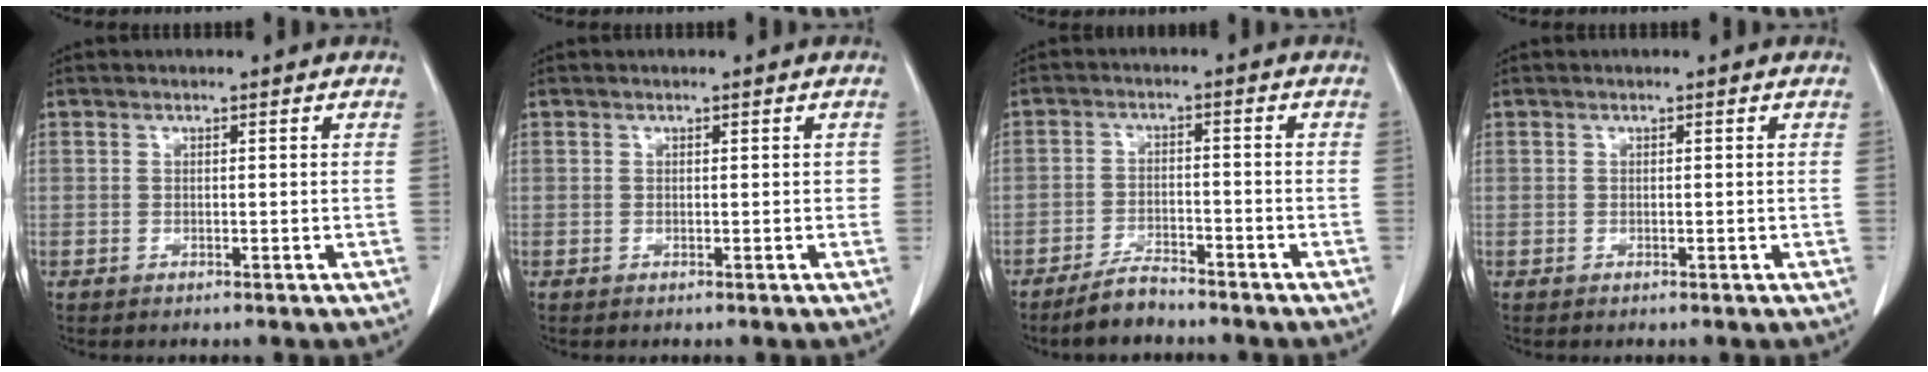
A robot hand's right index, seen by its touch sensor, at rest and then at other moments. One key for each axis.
{"total": 0.7, "fx": 0.1, "fy": 0.6, "fz": 0.4, "tx": 0.006, "ty": 0.005, "tz": 0.000}
{"total": 4.5, "fx": -4.1, "fy": 0.9, "fz": 1.7, "tx": -0.037, "ty": -0.007, "tz": -0.074}
{"total": 0.0}